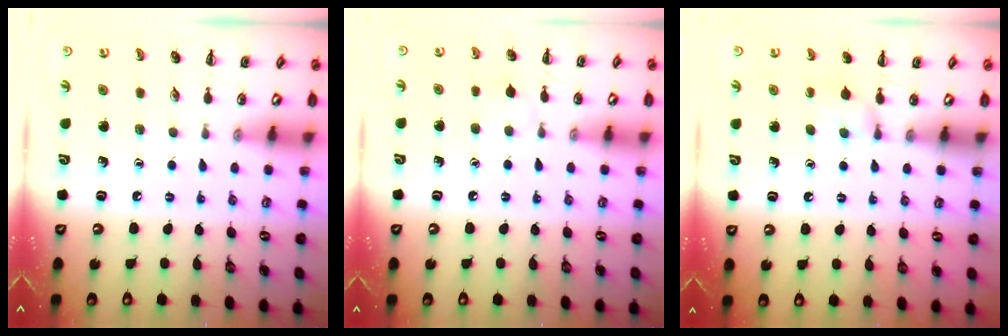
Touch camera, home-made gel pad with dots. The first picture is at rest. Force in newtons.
{"total": 4.7, "press": 4.4, "slide": 1.8}
{"total": 3.6, "press": 3.3, "slide": 1.4}